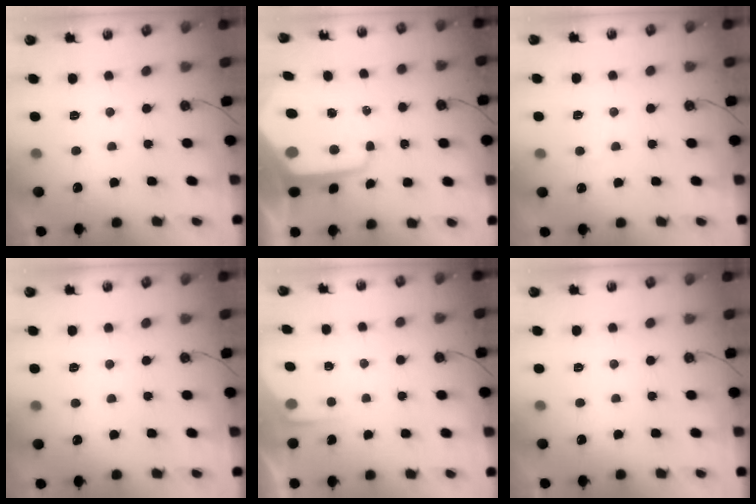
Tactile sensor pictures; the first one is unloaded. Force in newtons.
{"total": 14.3, "press": 14.3, "slide": 1.1}
{"total": 3.3, "press": 3.3, "slide": 0.4}
{"total": 2.9, "press": 2.9, "slide": 0.4}
{"total": 2.7, "press": 2.6, "slide": 0.4}
{"total": 0.0}